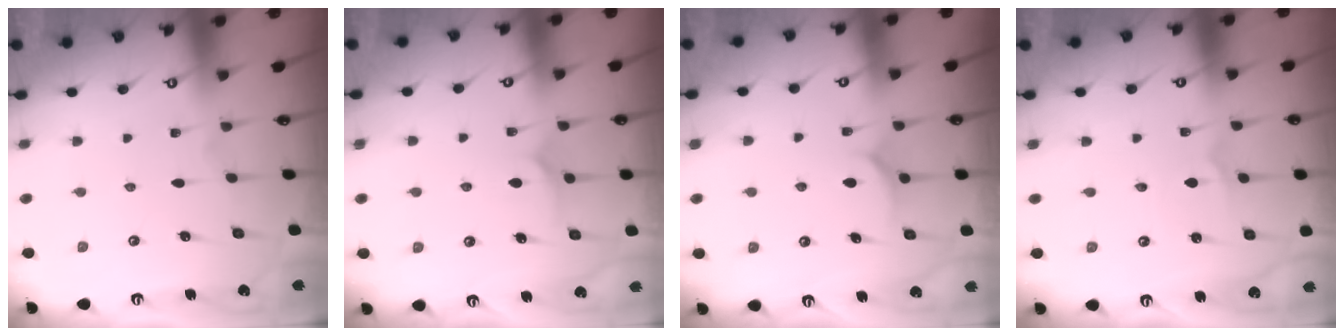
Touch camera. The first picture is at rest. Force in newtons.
{"total": 6.6, "press": 6.6, "slide": 0.5}
{"total": 5.8, "press": 5.8, "slide": 0.3}
{"total": 1.3, "press": 1.3, "slide": 0.1}